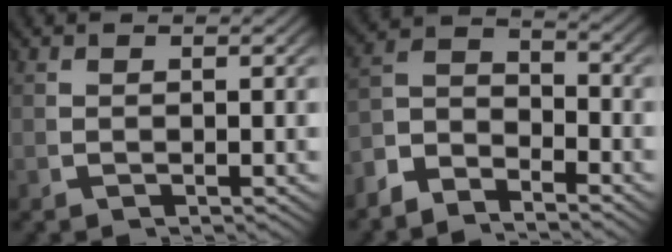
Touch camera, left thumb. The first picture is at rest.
{"total": 4.9, "force": [-1.5, 3.5, 3.1], "torque": [-0.046, -0.007, -0.040]}